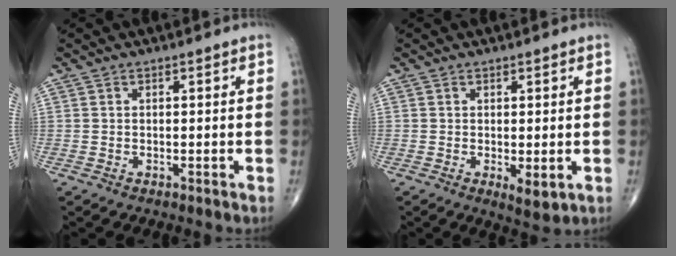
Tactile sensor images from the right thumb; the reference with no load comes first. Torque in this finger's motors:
{"motor_torque": [-0.40, 0.08, -0.07, -0.11, 0.01]}